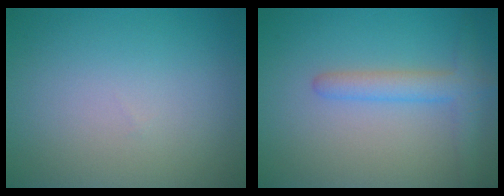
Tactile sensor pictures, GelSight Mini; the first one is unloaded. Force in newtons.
{"total": 3.0, "press": 3.0, "slide": 0.2}